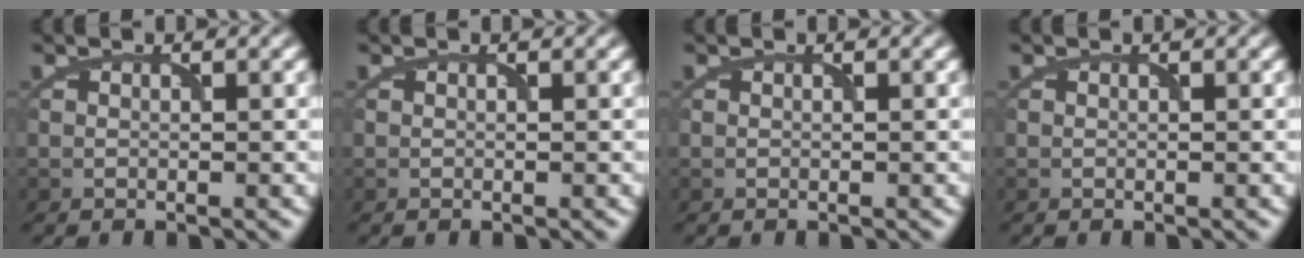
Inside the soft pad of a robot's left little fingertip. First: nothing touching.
{"total": 0.0}
{"total": 0.0}
{"total": 0.0}